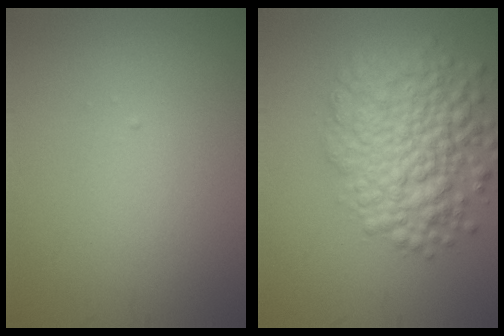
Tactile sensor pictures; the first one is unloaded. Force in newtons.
{"total": 7.3, "press": 7.3, "slide": 0.3}